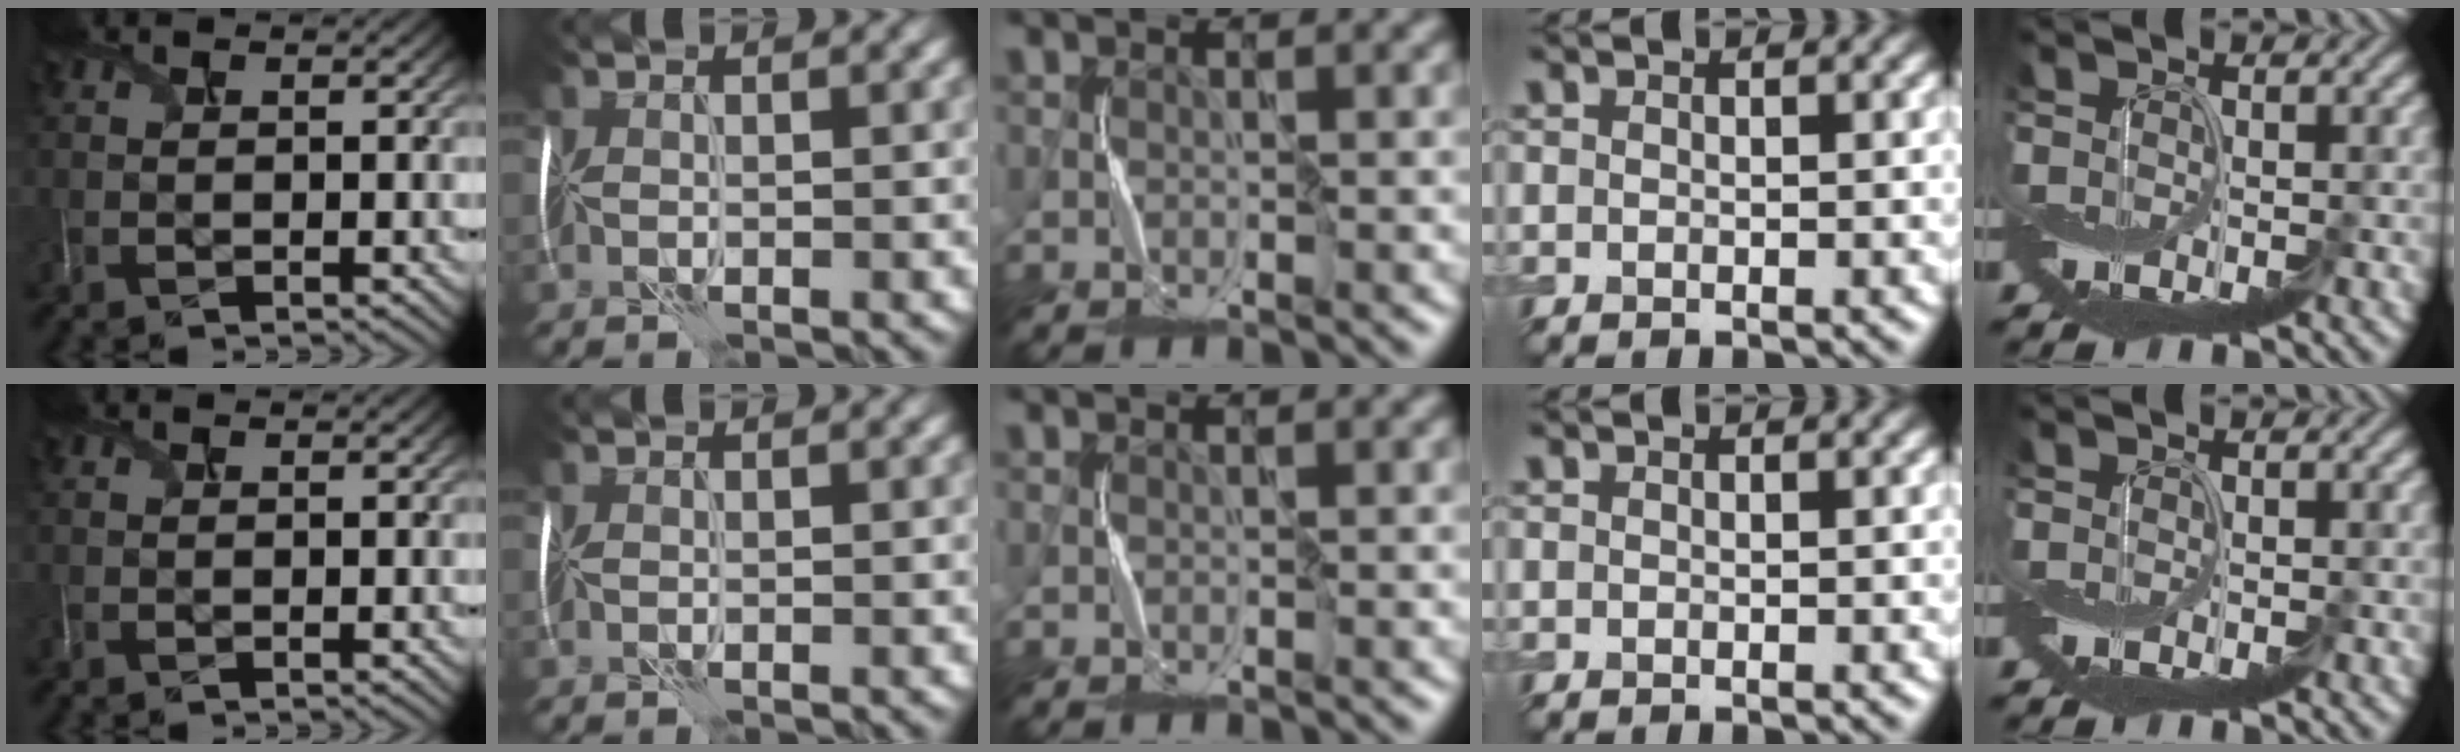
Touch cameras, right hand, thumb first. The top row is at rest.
{}